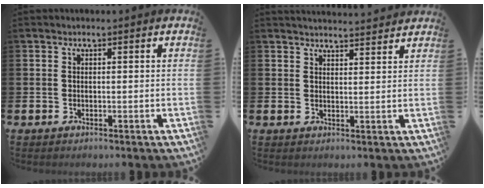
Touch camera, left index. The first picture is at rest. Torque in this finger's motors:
{"motor_torque": [0.34, -1.80, 0.03, -0.01]}